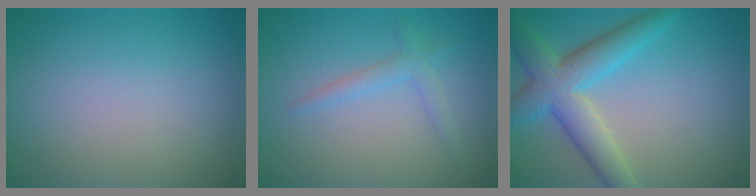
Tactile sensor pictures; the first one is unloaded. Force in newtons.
{"total": 1.7, "press": 1.7, "slide": 0.1}
{"total": 6.2, "press": 6.2, "slide": 0.5}